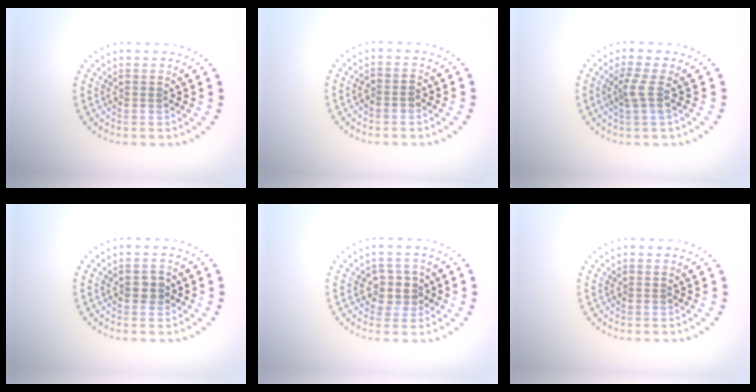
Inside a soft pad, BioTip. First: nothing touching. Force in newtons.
{"total": 1.2, "press": 1.0, "slide": 0.6}
{"total": 1.9, "press": 1.4, "slide": 1.3}
{"total": 1.5, "press": 1.4, "slide": 0.1}
{"total": 2.5, "press": 2.2, "slide": 1.0}
{"total": 0.0}